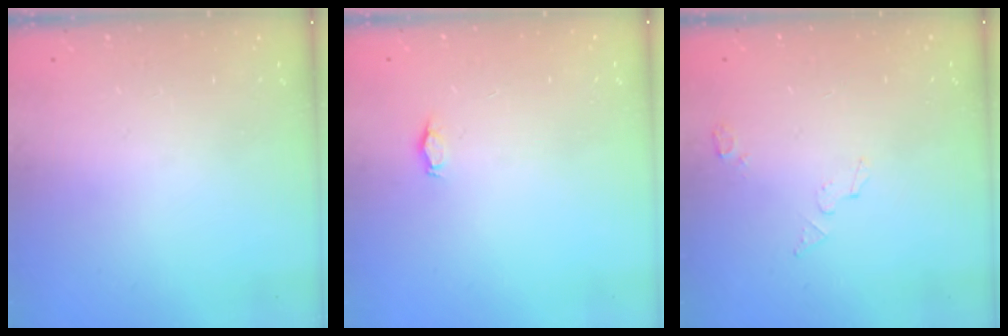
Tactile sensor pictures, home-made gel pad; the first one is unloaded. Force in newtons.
{"total": 2.9, "press": 2.9, "slide": 0.5}
{"total": 4.9, "press": 4.8, "slide": 0.5}